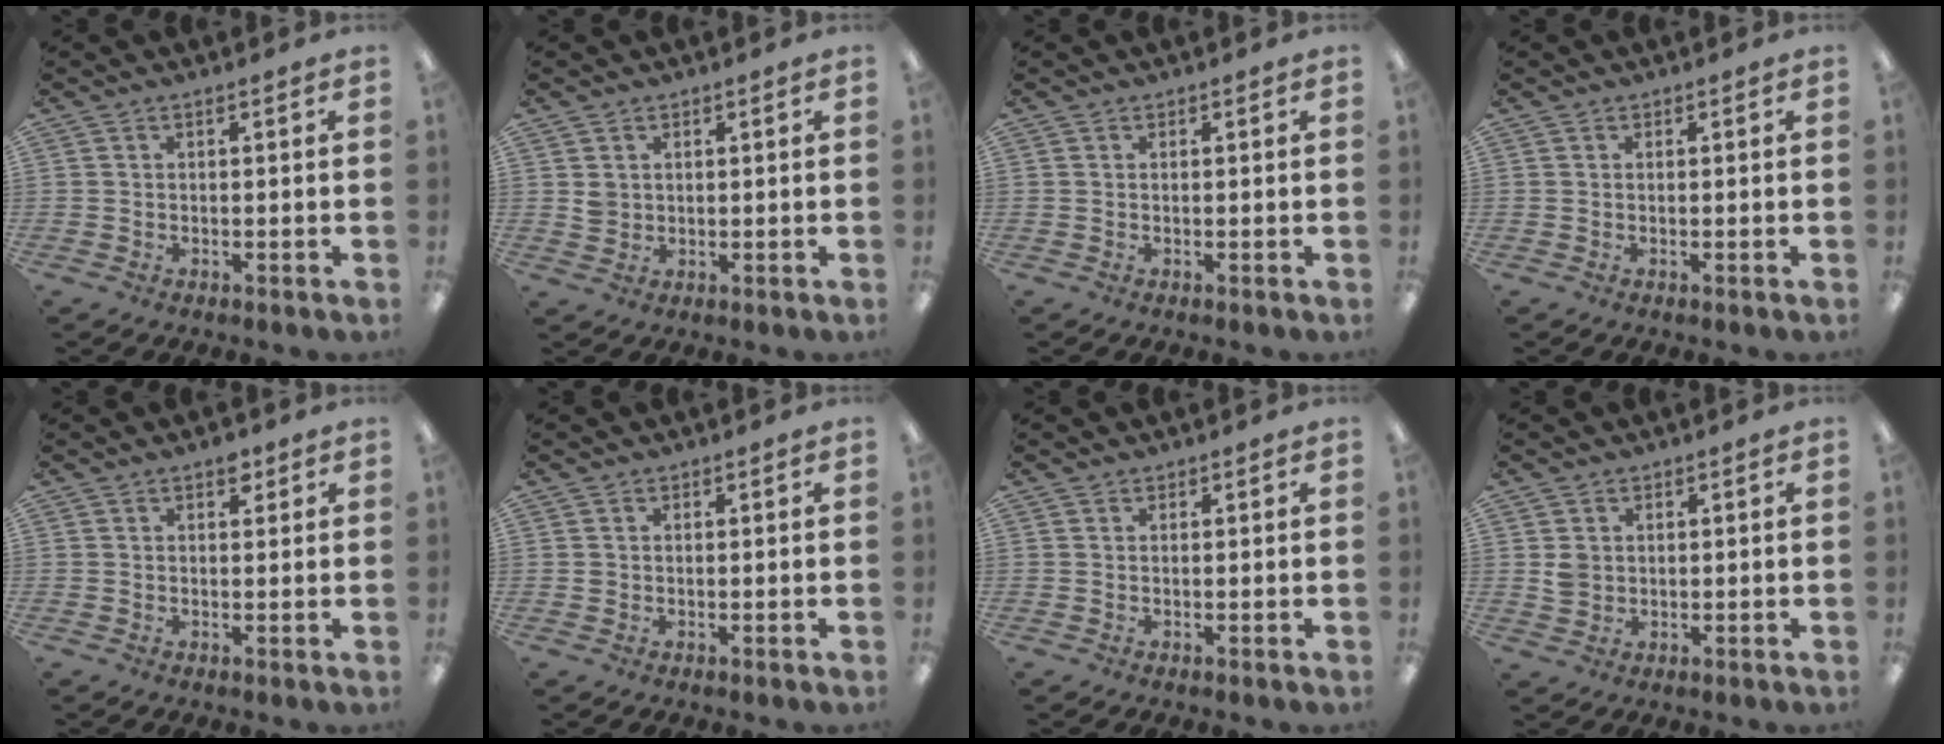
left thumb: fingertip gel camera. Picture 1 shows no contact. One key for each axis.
{"total": 2.7, "fx": 1.0, "fy": 2.4, "fz": 0.3, "tx": -0.004, "ty": -0.001, "tz": 0.017}
{"total": 0.0}
{"total": 0.0}
{"total": 2.7, "fx": 1.7, "fy": 1.5, "fz": 1.4, "tx": -0.005, "ty": -0.006, "tz": 0.025}
{"total": 1.0, "fx": 0.3, "fy": 0.9, "fz": 0.0, "tx": -0.001, "ty": 0.006, "tz": 0.004}
{"total": 0.6, "fx": 0.5, "fy": 0.3, "fz": -0.1, "tx": 0.002, "ty": 0.001, "tz": 0.010}
{"total": 3.4, "fx": 0.9, "fy": 3.2, "fz": 1.0, "tx": -0.007, "ty": 0.000, "tz": 0.013}